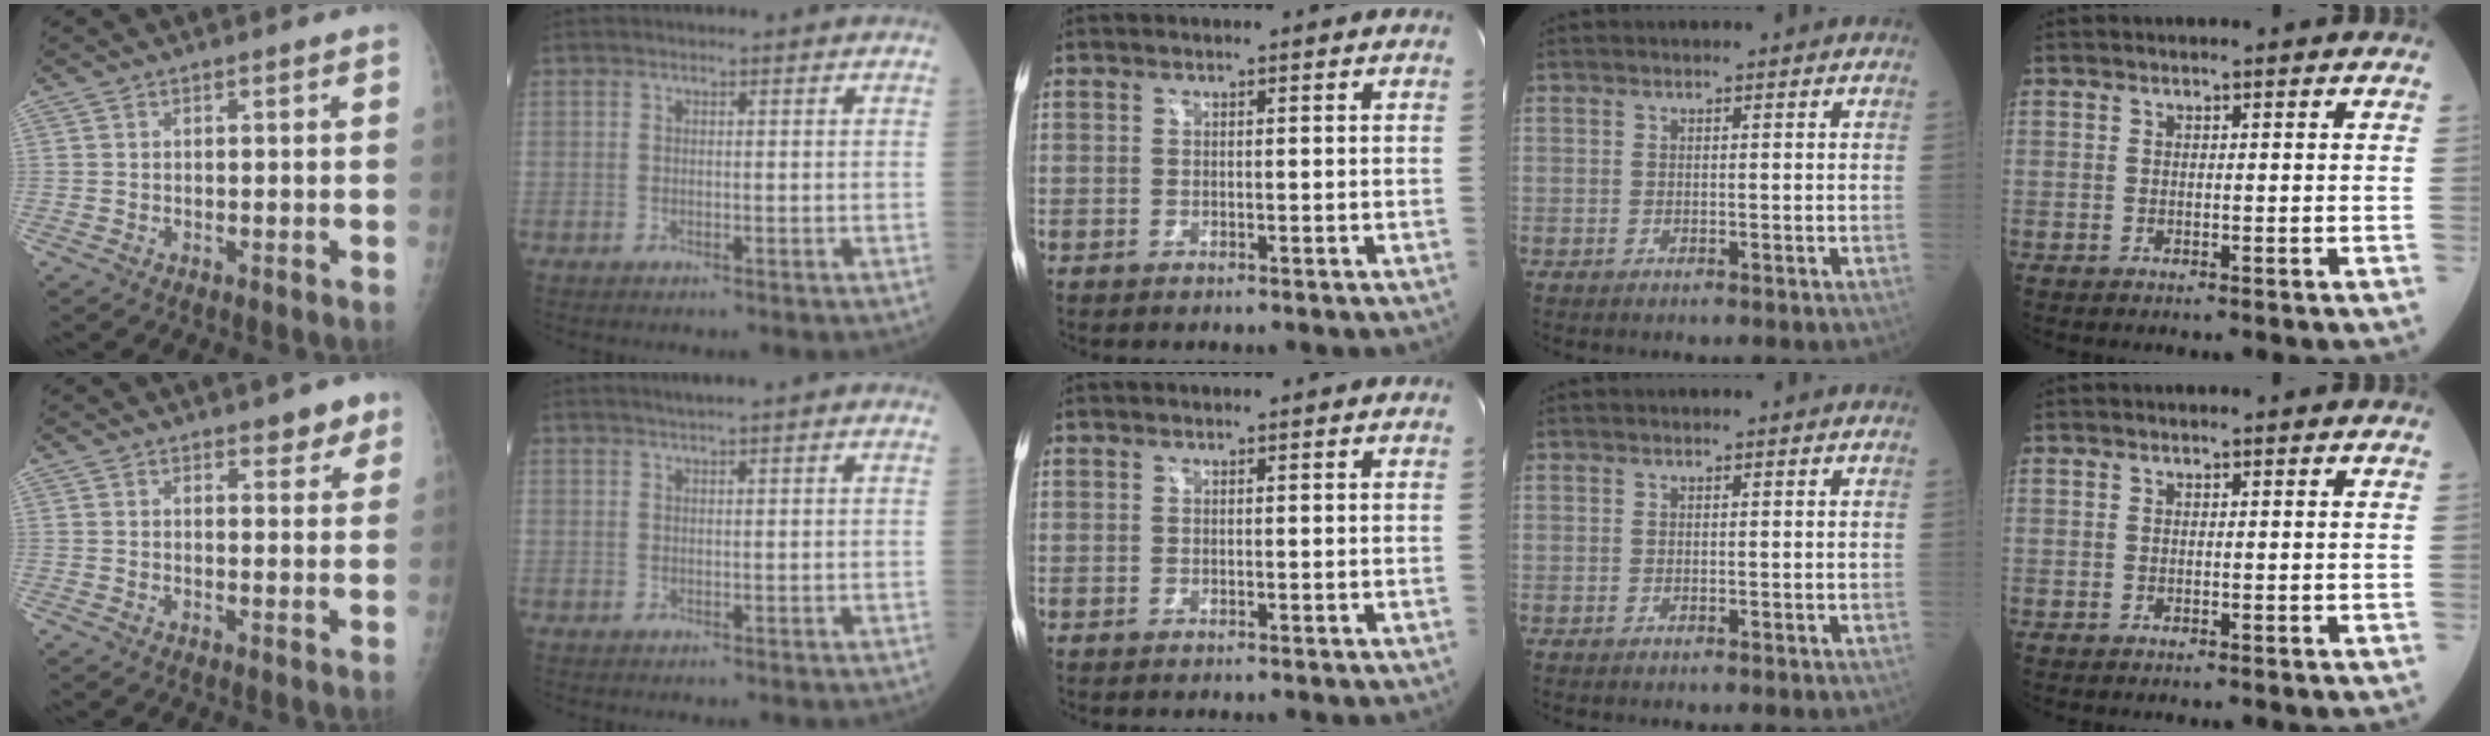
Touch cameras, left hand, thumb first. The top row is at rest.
{"thumb": {"total": 4.0, "force": [2.8, 1.9, 2.1], "torque": [0.001, -0.013, 0.034]}, "index": {"total": 2.7, "force": [2.1, 0.0, 1.7], "torque": [-0.024, 0.020, 0.032]}}